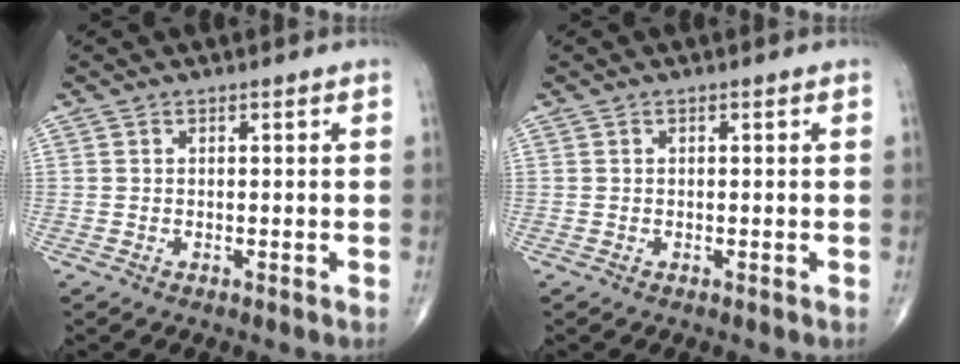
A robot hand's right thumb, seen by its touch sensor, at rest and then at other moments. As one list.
[{"total": 0.0}]